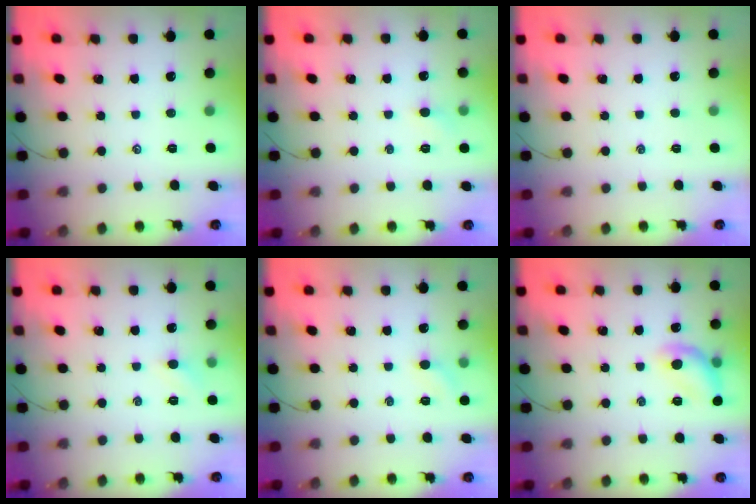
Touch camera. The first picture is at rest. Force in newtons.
{"total": 3.6, "press": 3.4, "slide": 1.2}
{"total": 0.0}
{"total": 4.8, "press": 4.5, "slide": 1.8}
{"total": 4.8, "press": 4.6, "slide": 1.5}
{"total": 10.7, "press": 10.7, "slide": 0.5}